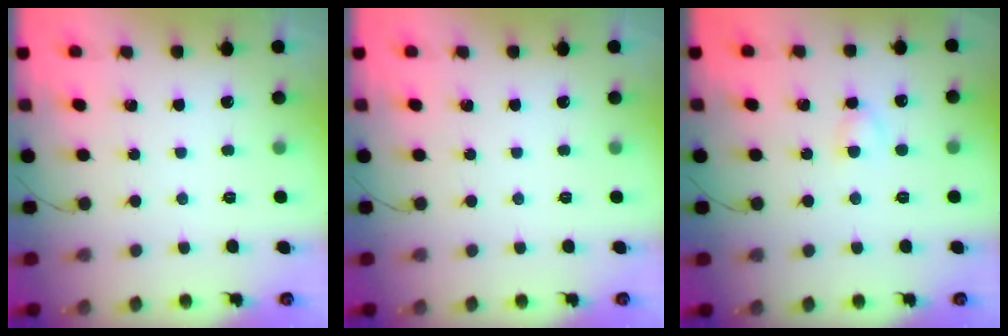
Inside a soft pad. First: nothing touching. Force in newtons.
{"total": 0.0}
{"total": 2.9, "press": 2.7, "slide": 1.0}